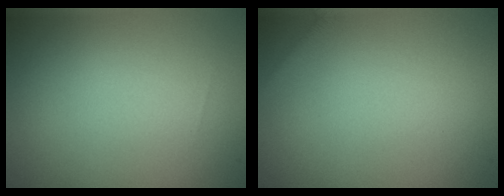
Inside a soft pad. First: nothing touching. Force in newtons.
{"total": 1.2, "press": 1.2, "slide": 0.1}